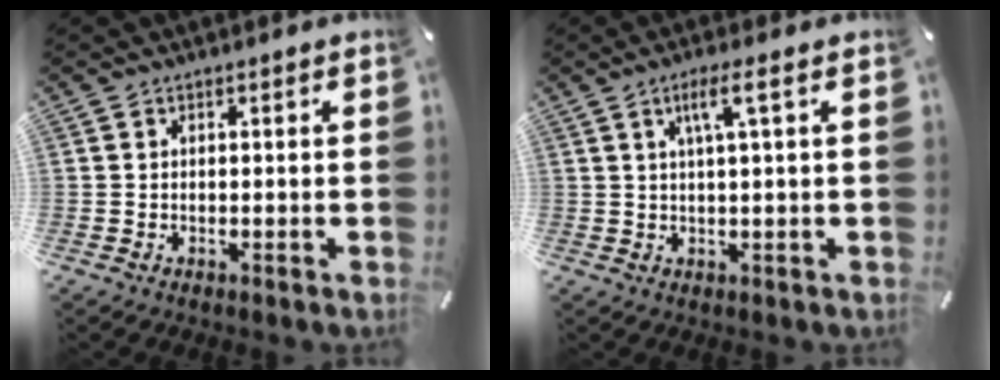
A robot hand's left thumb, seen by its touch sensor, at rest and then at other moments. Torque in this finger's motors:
{"motor_torque": [0.25, 0.65, 0.39, -0.41, 0.16]}